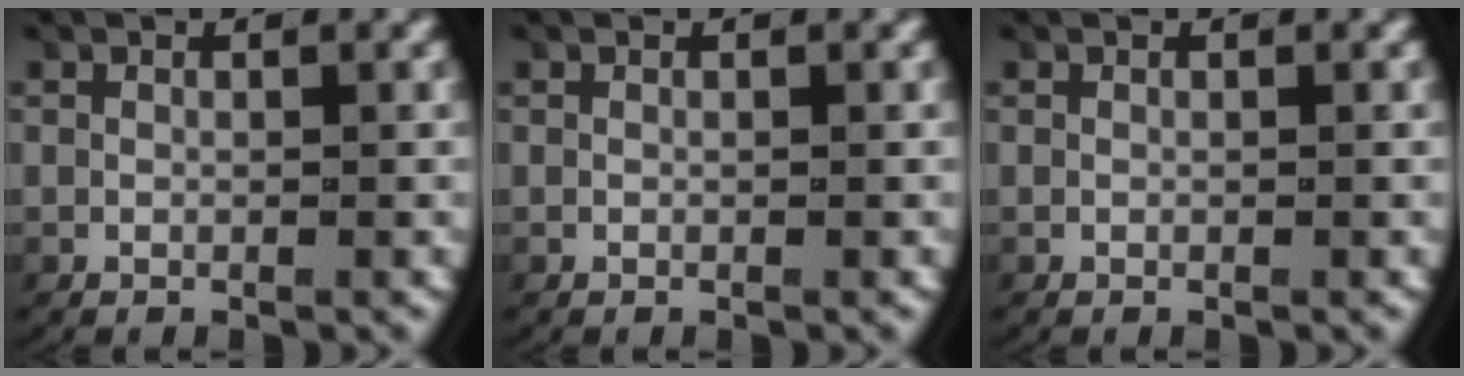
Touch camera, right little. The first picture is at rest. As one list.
[{"total": 0.0}, {"total": 0.0}]